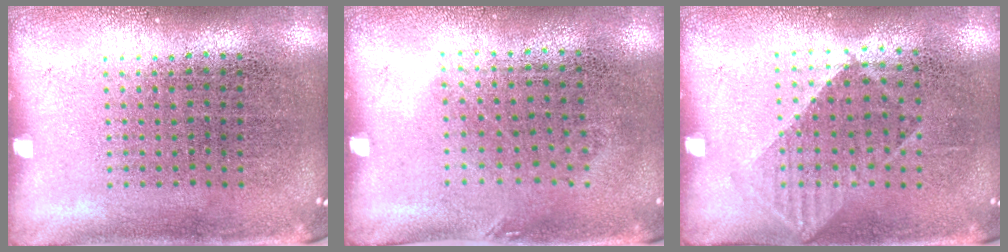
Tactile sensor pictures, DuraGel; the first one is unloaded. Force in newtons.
{"total": 0.9, "press": 0.6, "slide": 0.6}
{"total": 1.0, "press": 0.9, "slide": 0.6}